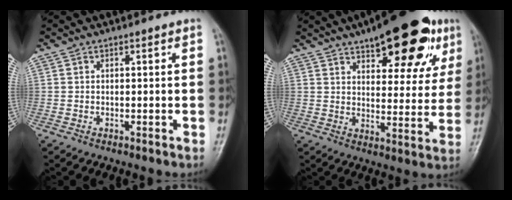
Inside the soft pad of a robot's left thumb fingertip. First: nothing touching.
{"total": 20.7, "force": [11.3, 8.5, 15.1], "torque": [-0.166, -0.020, 0.157]}